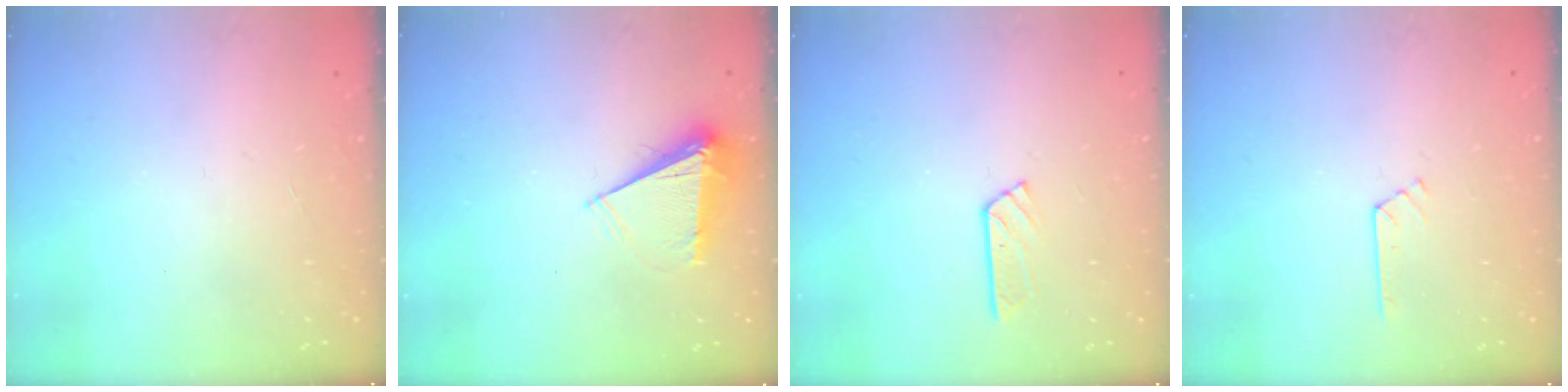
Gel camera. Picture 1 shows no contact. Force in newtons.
{"total": 7.2, "press": 7.2, "slide": 0.8}
{"total": 3.0, "press": 3.0, "slide": 0.3}
{"total": 2.8, "press": 2.8, "slide": 0.4}